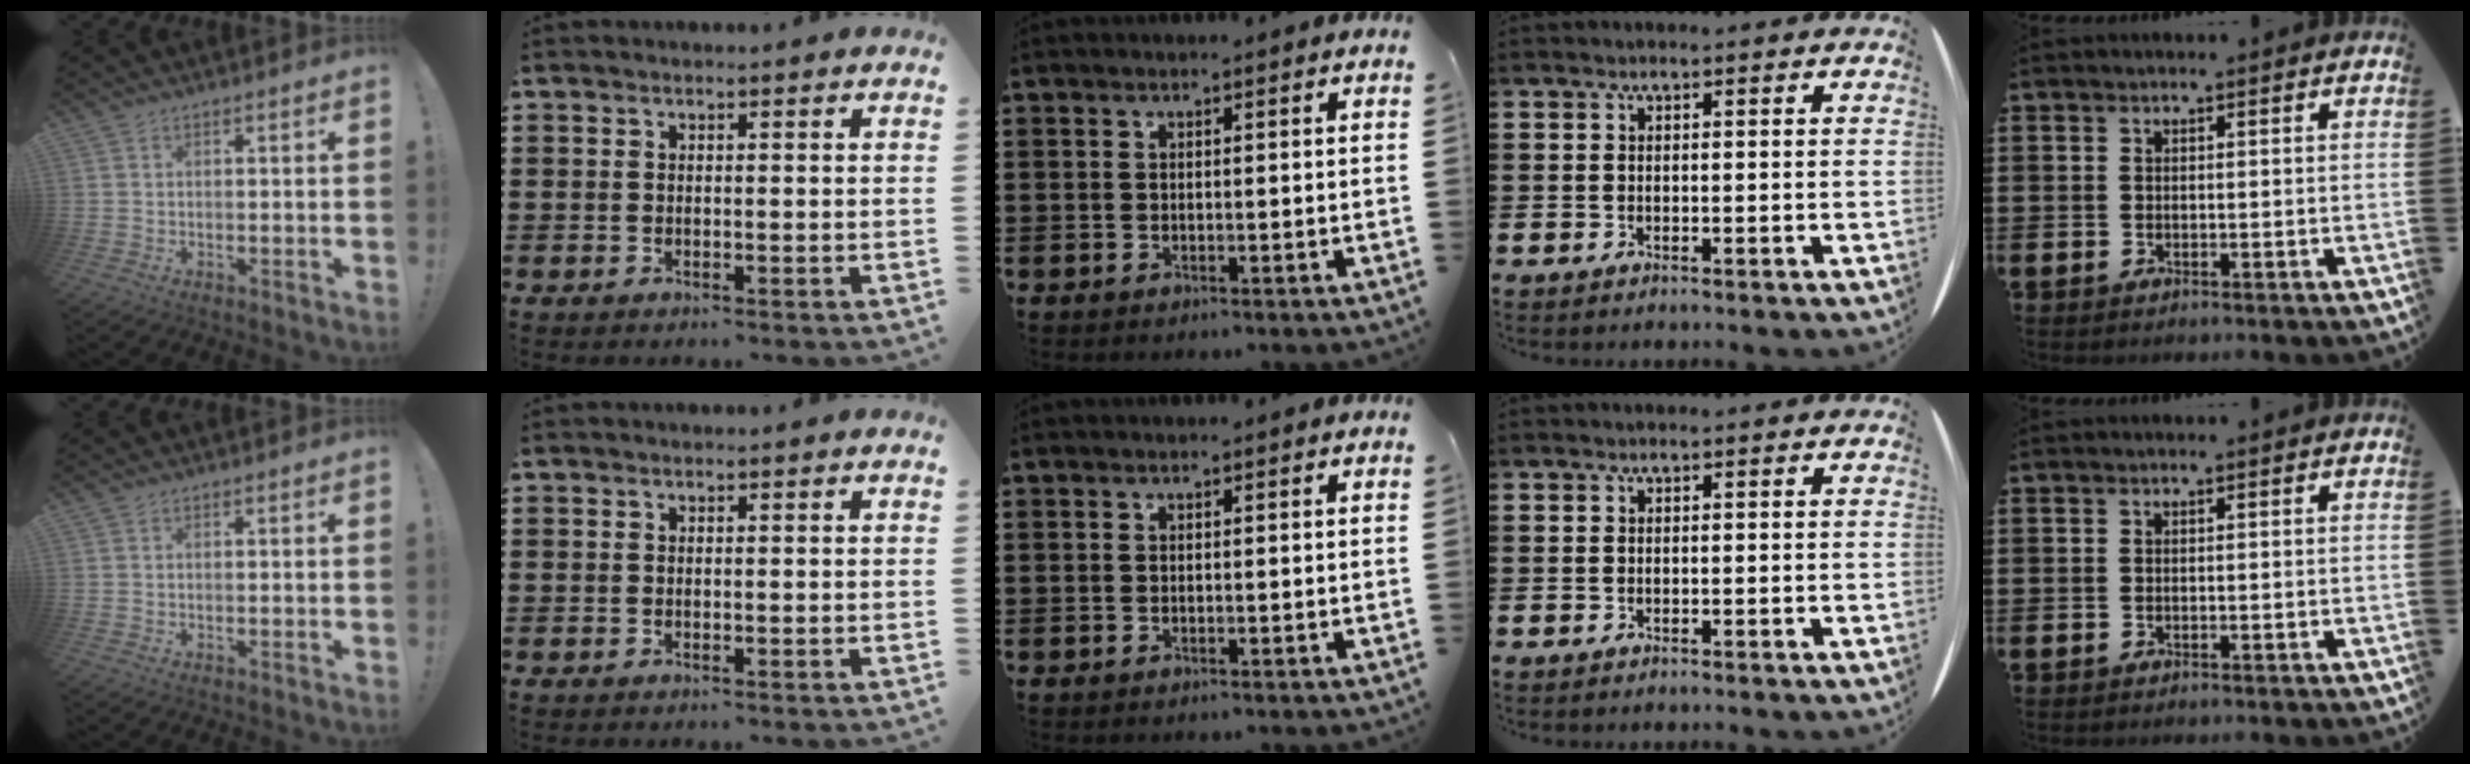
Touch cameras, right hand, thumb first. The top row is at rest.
{}